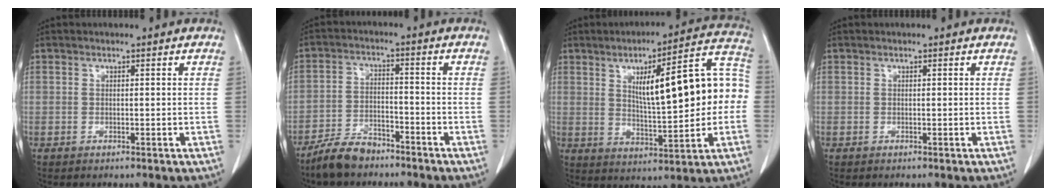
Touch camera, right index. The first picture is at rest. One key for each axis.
{"total": 6.7, "fx": -5.7, "fy": 2.3, "fz": 2.7, "tx": -0.058, "ty": -0.008, "tz": -0.105}
{"total": 17.6, "fx": 1.8, "fy": 3.9, "fz": 17.1, "tx": -0.234, "ty": 0.039, "tz": 0.033}
{"total": 0.0}